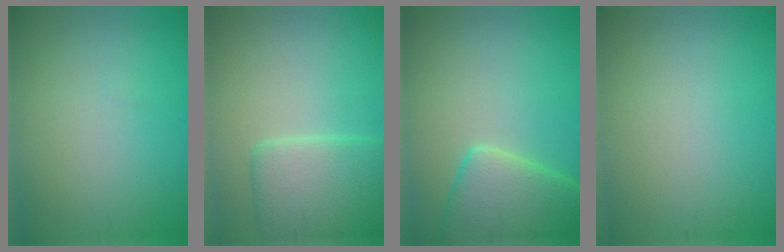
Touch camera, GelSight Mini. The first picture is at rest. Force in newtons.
{"total": 5.4, "press": 5.4, "slide": 0.3}
{"total": 6.9, "press": 6.9, "slide": 0.5}
{"total": 0.0}